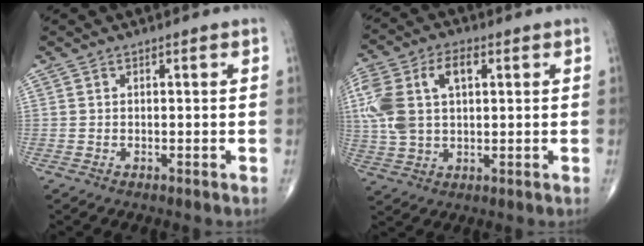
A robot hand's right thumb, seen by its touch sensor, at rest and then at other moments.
{"total": 13.6, "force": [3.1, 8.0, 10.6], "torque": [-0.236, 0.021, 0.062]}